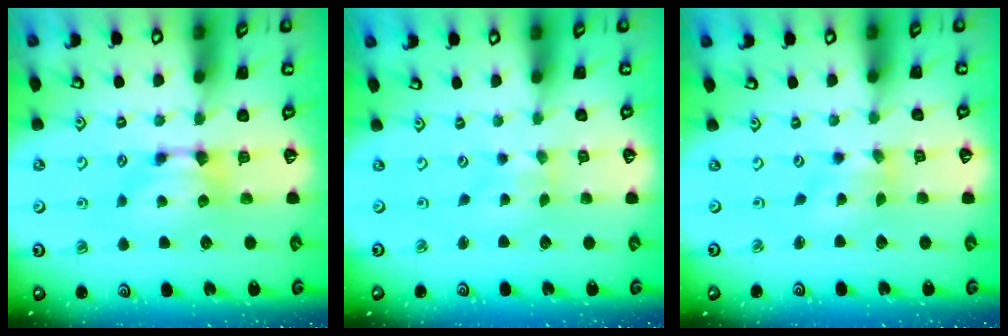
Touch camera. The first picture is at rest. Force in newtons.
{"total": 3.0, "press": 2.9, "slide": 0.8}
{"total": 1.3, "press": 0.7, "slide": 1.0}